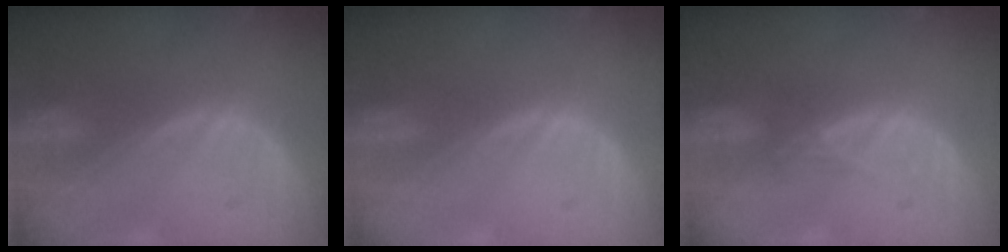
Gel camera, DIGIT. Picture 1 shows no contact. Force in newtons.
{"total": 0.0}
{"total": 1.1, "press": 1.1, "slide": 0.2}